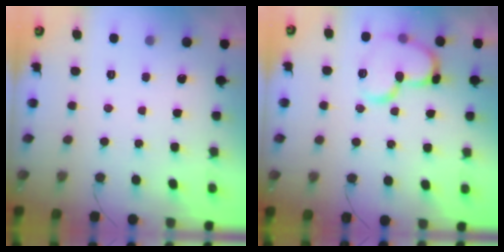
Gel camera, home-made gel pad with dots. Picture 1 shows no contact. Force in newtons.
{"total": 14.6, "press": 14.5, "slide": 1.7}